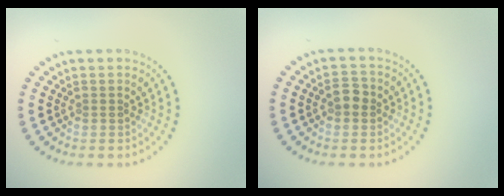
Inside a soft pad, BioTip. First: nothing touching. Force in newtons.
{"total": 1.8, "press": 1.8, "slide": 0.1}